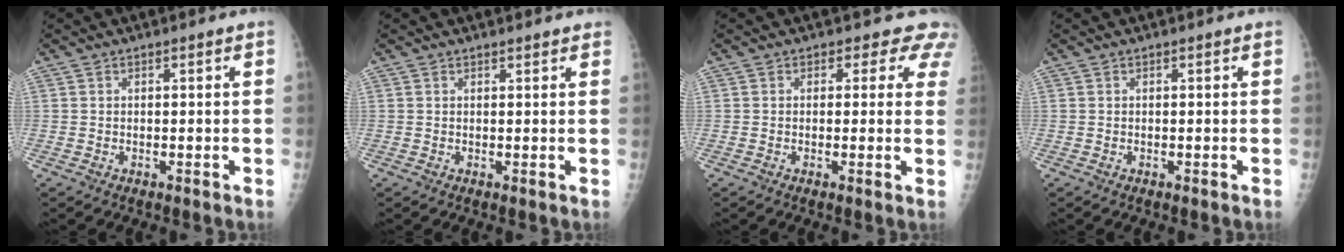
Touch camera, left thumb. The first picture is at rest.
{"total": 1.6, "force": [1.5, 0.5, 0.6], "torque": [0.000, -0.001, 0.018]}
{"total": 5.1, "force": [4.1, 3.0, 0.4], "torque": [0.036, -0.016, 0.022]}
{"total": 0.0}